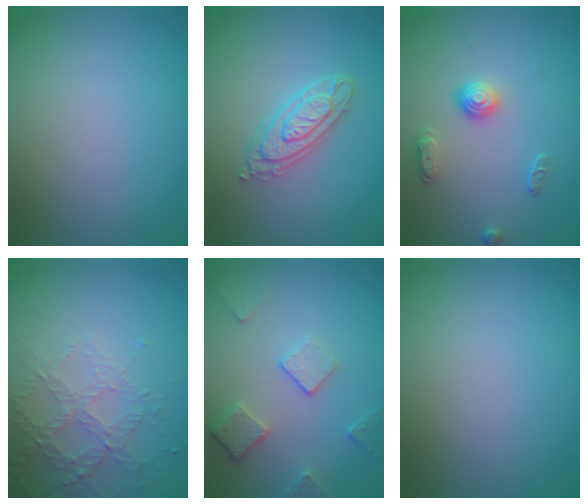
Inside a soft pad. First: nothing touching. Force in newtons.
{"total": 3.0, "press": 2.9, "slide": 0.6}
{"total": 2.1, "press": 1.6, "slide": 1.4}
{"total": 3.2, "press": 2.9, "slide": 1.4}
{"total": 3.5, "press": 2.9, "slide": 2.0}
{"total": 0.0}